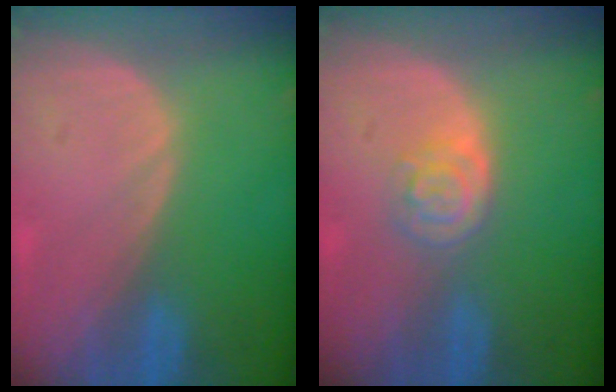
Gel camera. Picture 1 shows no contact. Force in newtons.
{"total": 3.7, "press": 3.6, "slide": 1.0}